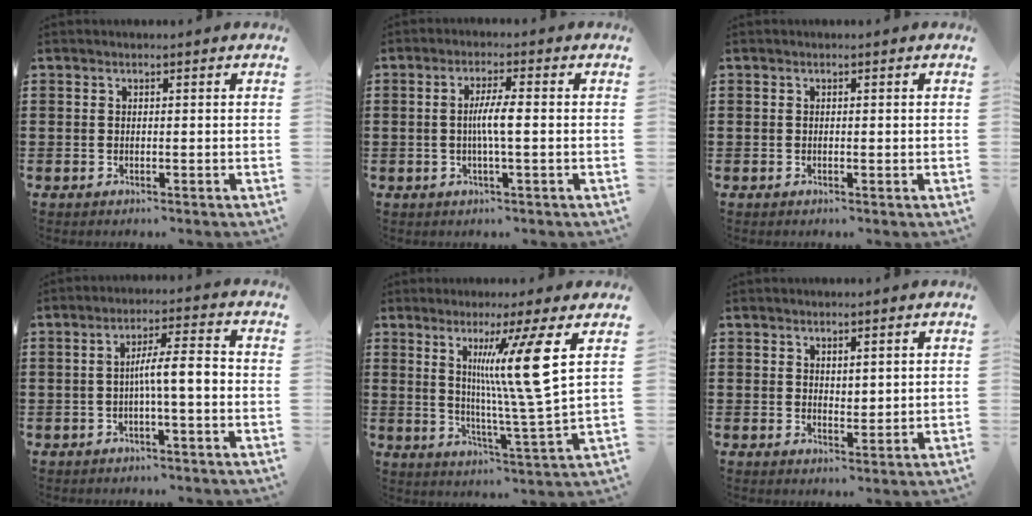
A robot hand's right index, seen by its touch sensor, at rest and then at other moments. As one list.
[{"total": 4.2, "force": [-0.3, 0.3, 4.2], "torque": [-0.082, -0.006, -0.011]}, {"total": 0.0}, {"total": 5.2, "force": [-0.9, 0.6, 5.1], "torque": [-0.093, 0.004, -0.020]}, {"total": 13.2, "force": [4.5, -0.8, 12.3], "torque": [-0.216, -0.014, 0.059]}, {"total": 1.7, "force": [1.5, 0.8, 0.3], "torque": [-0.007, 0.006, 0.029]}]